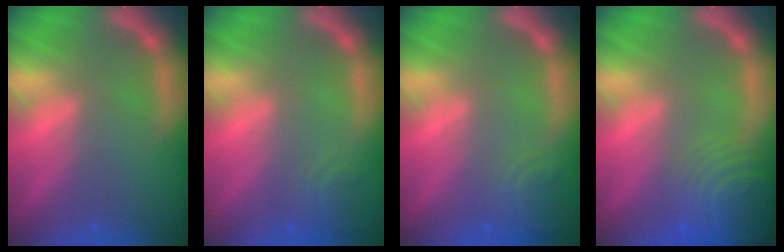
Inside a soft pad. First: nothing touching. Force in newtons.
{"total": 1.9}
{"total": 2.9}
{"total": 10.1}